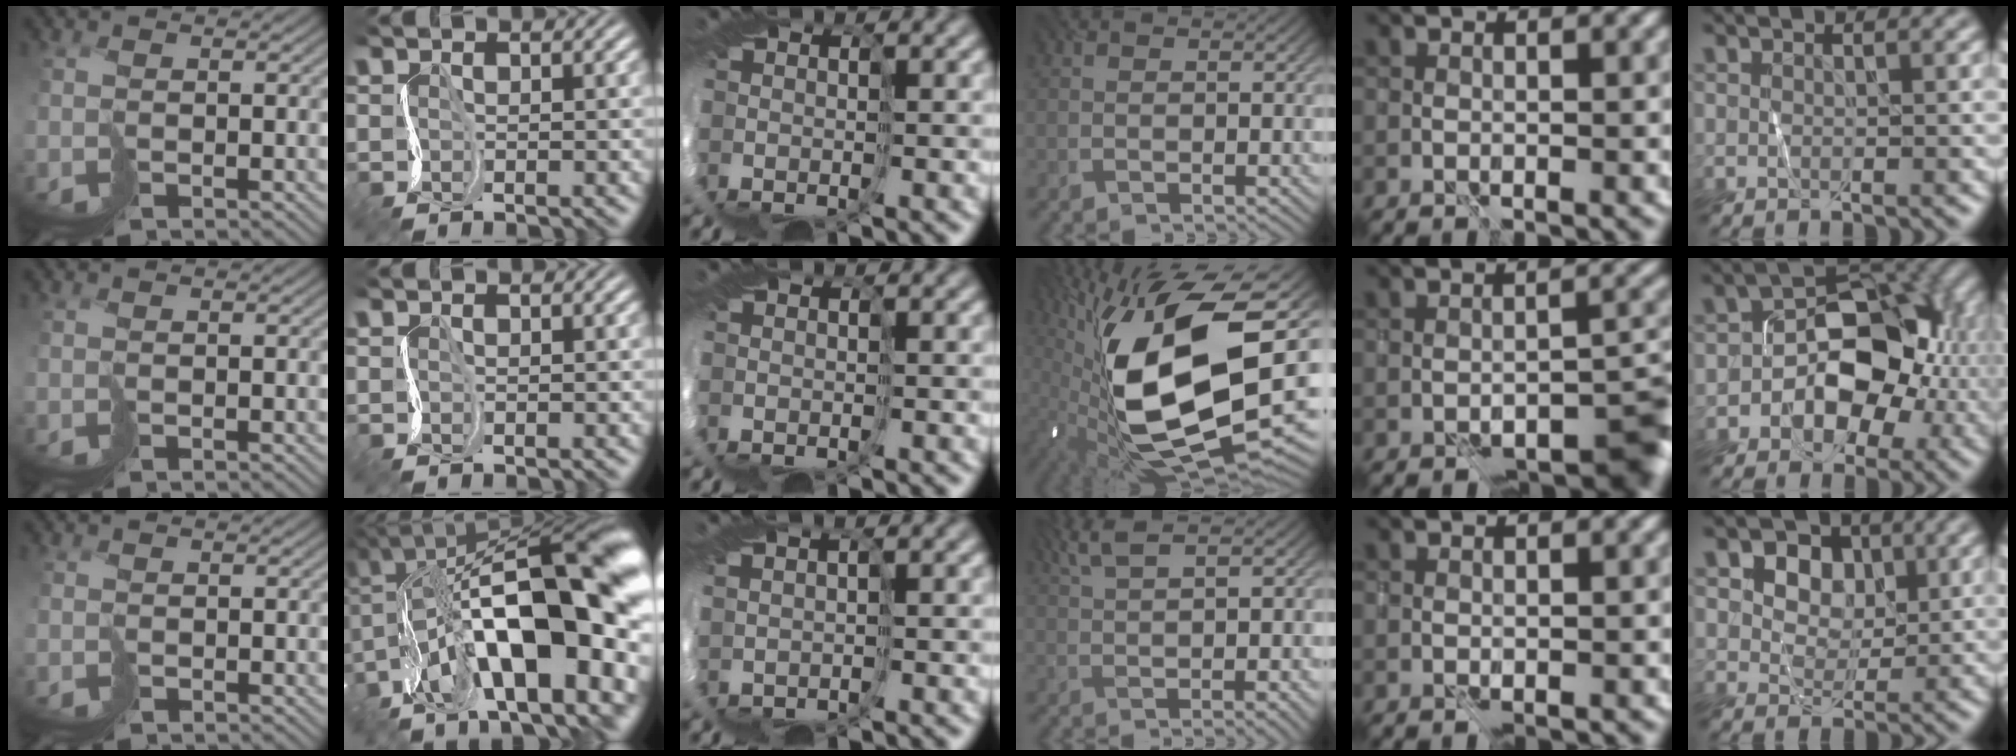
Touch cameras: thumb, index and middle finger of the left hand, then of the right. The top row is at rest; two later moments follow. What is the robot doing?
{"motion": "cut", "object": "tissue"}